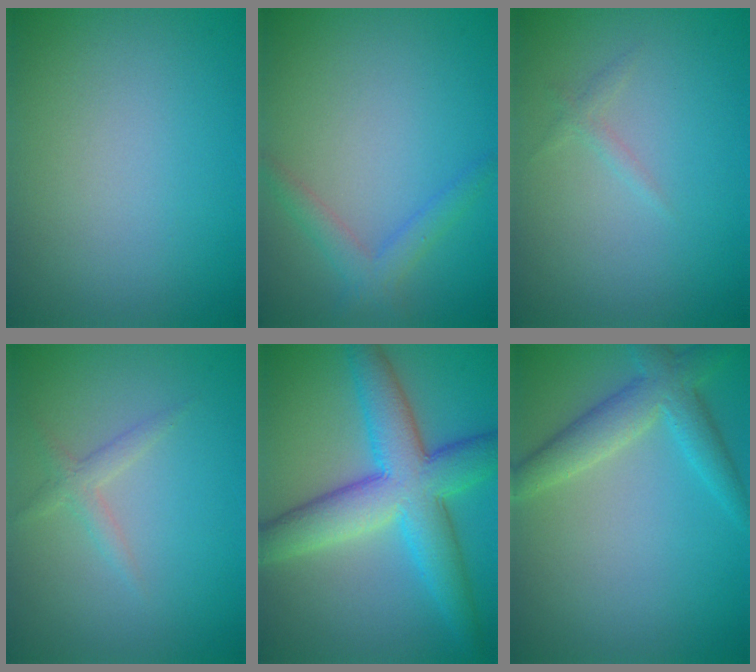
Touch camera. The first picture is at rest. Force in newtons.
{"total": 2.2, "press": 2.2, "slide": 0.1}
{"total": 0.7, "press": 0.7, "slide": 0.1}
{"total": 1.5, "press": 1.5, "slide": 0.0}
{"total": 8.8, "press": 8.8, "slide": 0.2}
{"total": 3.9, "press": 3.9, "slide": 0.4}